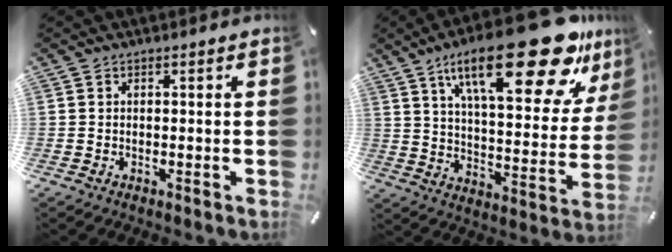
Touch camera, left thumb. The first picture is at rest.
{"total": 28.9, "force": [17.4, 9.7, 20.9], "torque": [-0.313, -0.107, 0.279]}